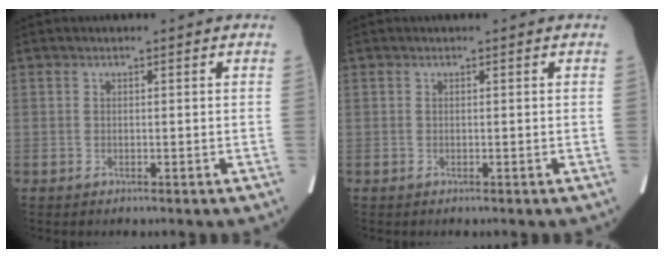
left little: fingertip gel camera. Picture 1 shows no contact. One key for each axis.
{"total": 0.0}